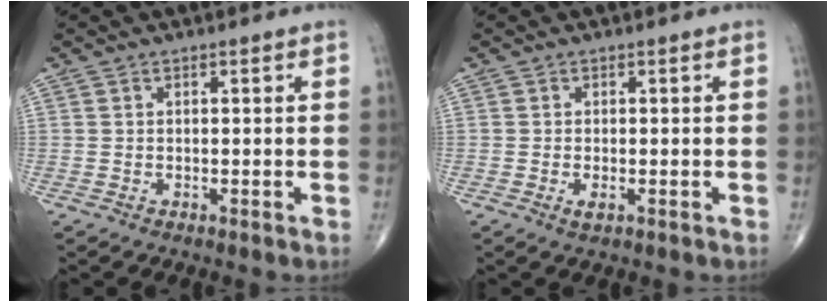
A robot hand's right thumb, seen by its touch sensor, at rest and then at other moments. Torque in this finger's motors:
{"motor_torque": [-0.32, -0.01, 0.17, 0.20, -0.01]}